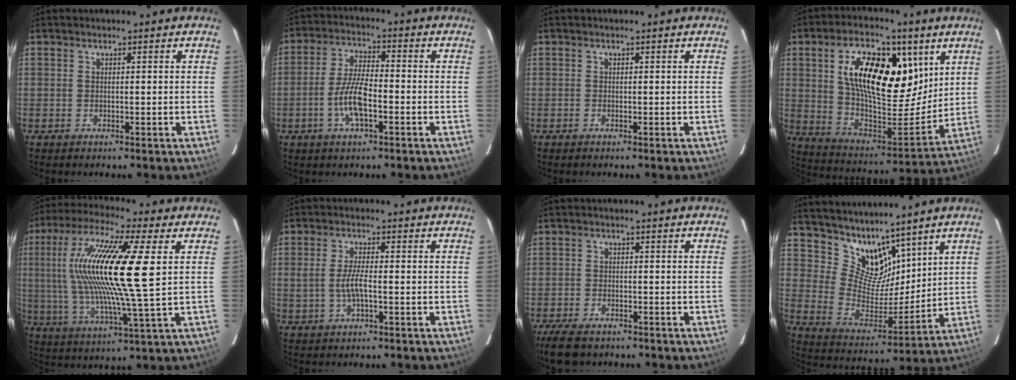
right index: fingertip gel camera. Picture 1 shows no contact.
{"total": 8.0, "force": [-3.0, 2.4, 7.0], "torque": [-0.146, 0.003, -0.057]}
{"total": 0.0}
{"total": 22.4, "force": [8.3, 11.1, 17.5], "torque": [-0.306, 0.011, 0.147]}
{"total": 20.7, "force": [4.3, 2.6, 20.1], "torque": [-0.373, 0.011, 0.075]}
{"total": 4.4, "force": [-0.9, 1.1, 4.1], "torque": [-0.081, -0.001, -0.014]}
{"total": 7.0, "force": [-5.4, 3.2, 3.1], "torque": [-0.086, -0.010, -0.097]}
{"total": 11.2, "force": [9.1, 5.7, 3.3], "torque": [-0.059, -0.008, 0.184]}